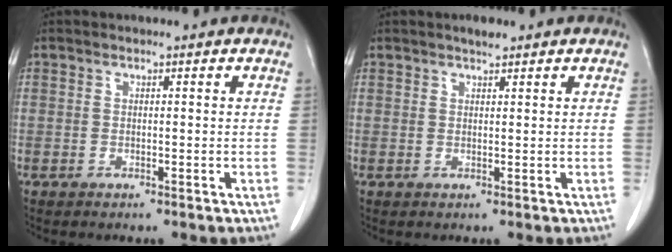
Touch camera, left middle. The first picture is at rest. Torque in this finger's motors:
{"motor_torque": [0.16, -0.11, 0.00, 0.01]}